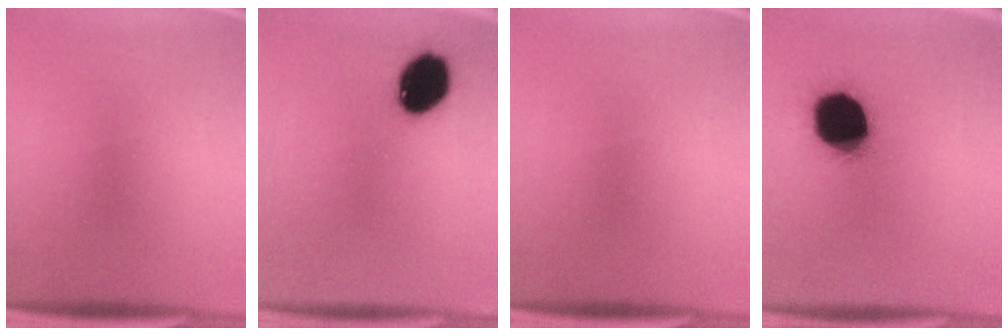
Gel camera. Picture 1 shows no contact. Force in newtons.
{"total": 12.4}
{"total": 0.0}
{"total": 19.4}